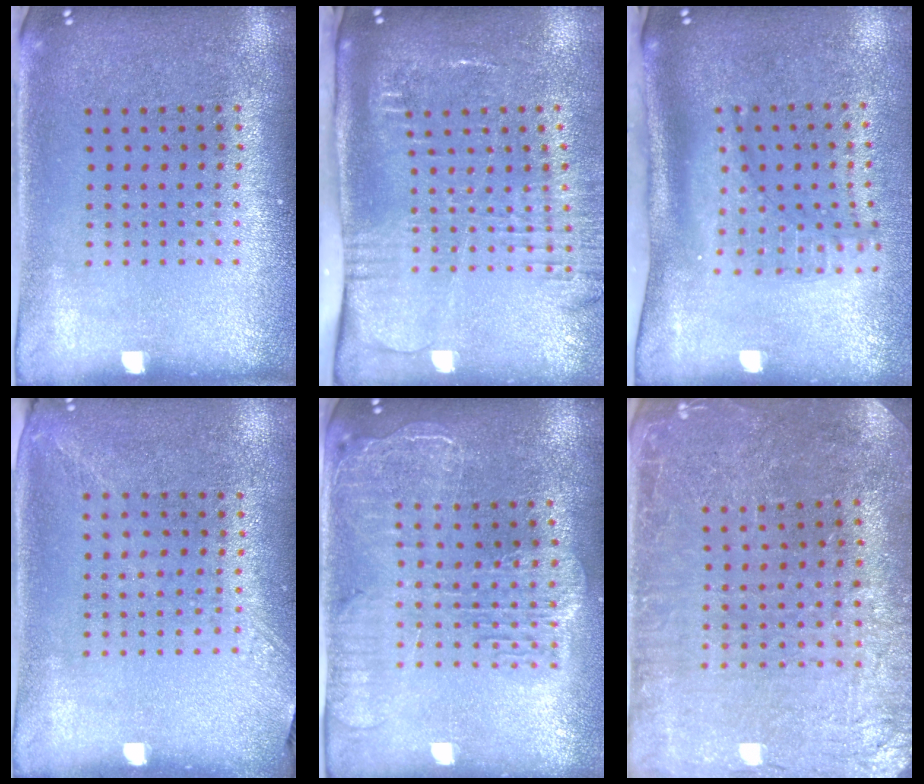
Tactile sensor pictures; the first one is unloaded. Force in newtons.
{"total": 2.7, "press": 2.0, "slide": 1.8}
{"total": 2.3, "press": 1.6, "slide": 1.6}
{"total": 1.3, "press": 1.0, "slide": 0.8}
{"total": 2.5, "press": 2.2, "slide": 1.2}
{"total": 1.2, "press": 1.2, "slide": 0.1}